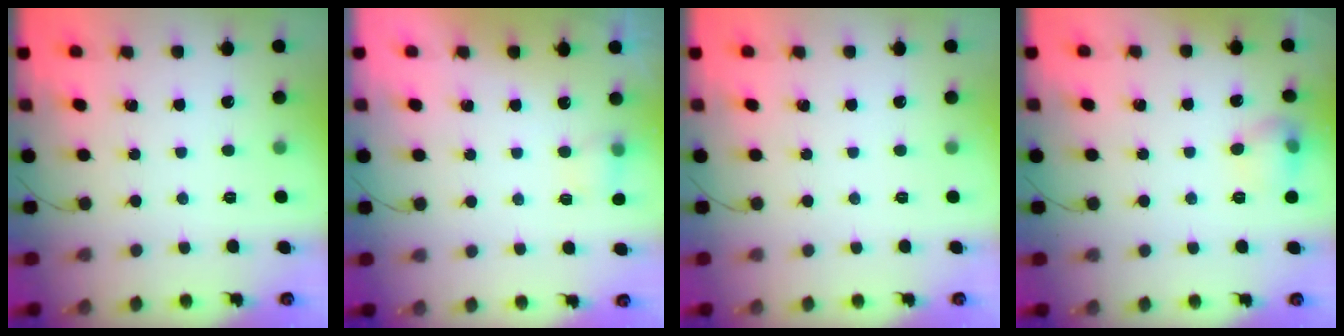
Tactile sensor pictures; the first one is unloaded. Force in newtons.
{"total": 4.8, "press": 4.5, "slide": 1.4}
{"total": 0.0}
{"total": 7.8, "press": 7.7, "slide": 0.8}